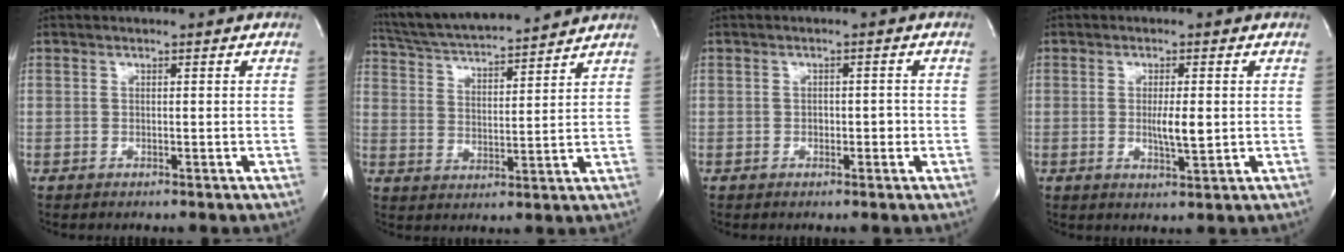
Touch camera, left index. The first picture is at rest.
{"total": 15.0, "force": [13.9, 0.9, 5.7], "torque": [-0.112, 0.018, 0.228]}
{"total": 1.9, "force": [-0.7, 1.2, 1.3], "torque": [-0.014, 0.001, -0.011]}
{"total": 3.8, "force": [-0.2, 0.6, 3.7], "torque": [-0.067, -0.009, -0.004]}